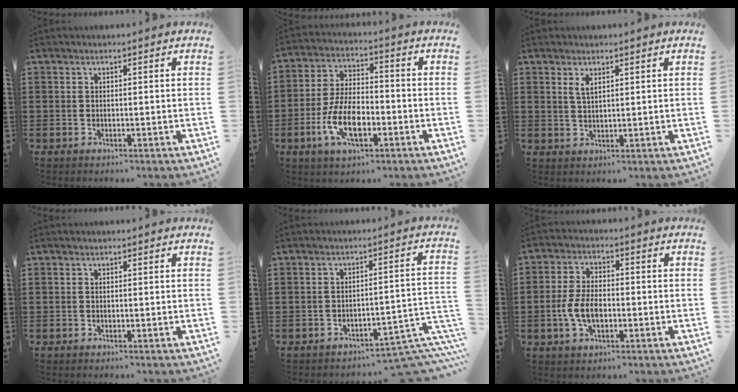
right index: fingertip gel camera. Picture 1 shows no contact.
{"total": 9.6, "force": [-3.4, 4.3, 7.8], "torque": [-0.176, -0.009, -0.065]}
{"total": 1.8, "force": [1.2, 0.6, 1.2], "torque": [-0.026, 0.004, 0.021]}
{"total": 0.0}
{"total": 5.2, "force": [-4.4, 0.6, 2.8], "torque": [-0.046, -0.004, -0.083]}
{"total": 6.1, "force": [-1.4, 3.4, 5.0], "torque": [-0.122, -0.001, -0.033]}